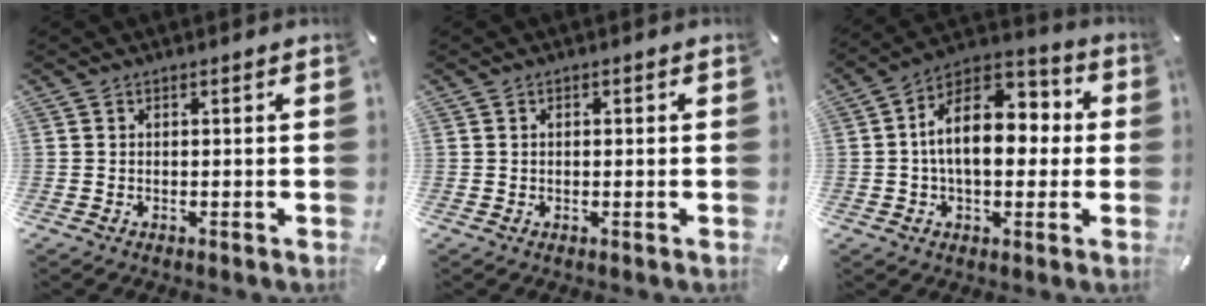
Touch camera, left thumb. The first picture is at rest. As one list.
[{"total": 0.7, "force": [-0.2, 0.3, 0.5], "torque": [-0.011, 0.000, -0.003]}, {"total": 15.4, "force": [1.1, 9.7, 11.9], "torque": [-0.197, 0.000, 0.016]}]